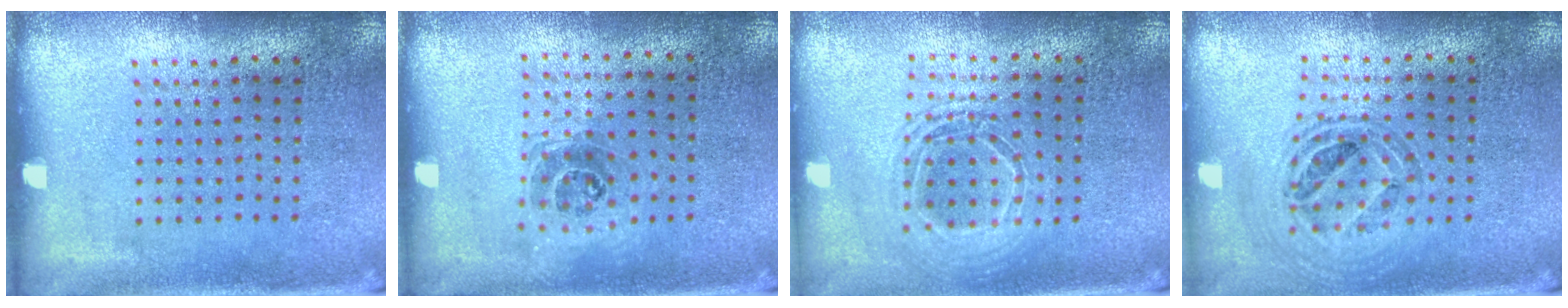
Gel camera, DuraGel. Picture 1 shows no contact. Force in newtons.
{"total": 1.0, "press": 0.9, "slide": 0.4}
{"total": 1.6, "press": 1.4, "slide": 0.9}
{"total": 0.9, "press": 0.9, "slide": 0.0}